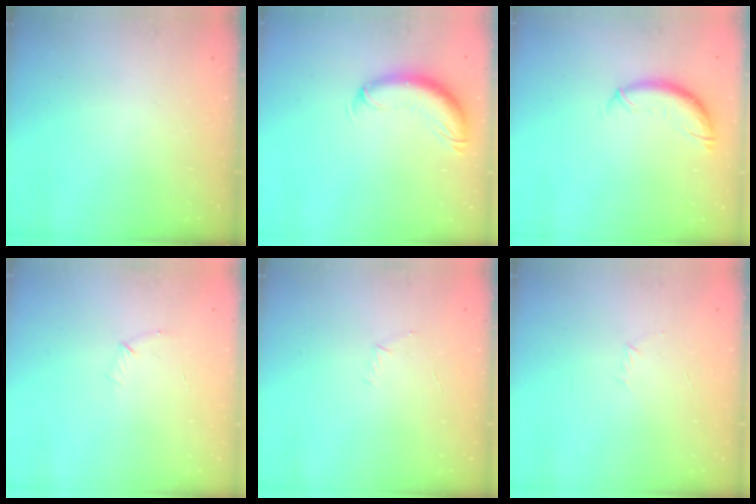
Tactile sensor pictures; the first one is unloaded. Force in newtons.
{"total": 11.2, "press": 10.8, "slide": 2.9}
{"total": 9.9, "press": 9.8, "slide": 1.4}
{"total": 4.9, "press": 4.7, "slide": 1.2}
{"total": 4.7, "press": 4.5, "slide": 1.3}
{"total": 2.9, "press": 2.8, "slide": 0.7}